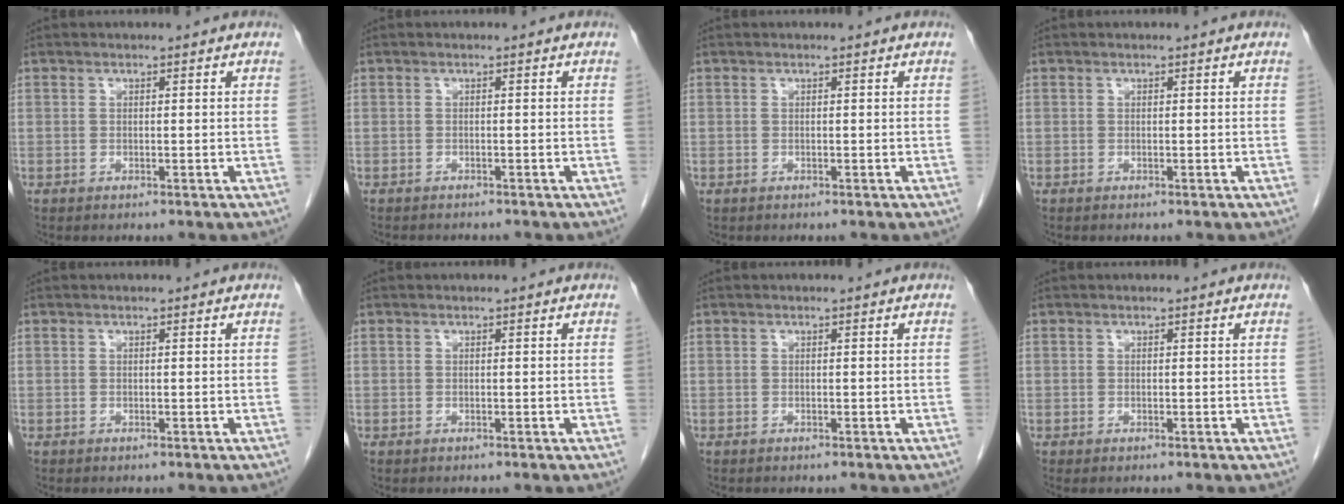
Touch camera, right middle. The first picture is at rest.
{"total": 2.5, "force": [-2.3, 0.6, 0.7], "torque": [-0.016, -0.007, -0.029]}
{"total": 0.0}
{"total": 0.0}
{"total": 0.0}
{"total": 0.0}
{"total": 0.0}
{"total": 0.0}